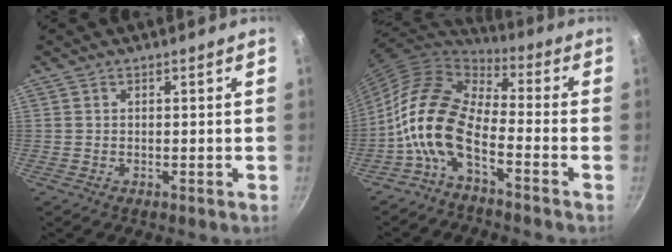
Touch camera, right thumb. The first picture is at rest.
{"total": 14.3, "force": [-5.6, 7.2, 11.0], "torque": [-0.206, 0.056, -0.126]}